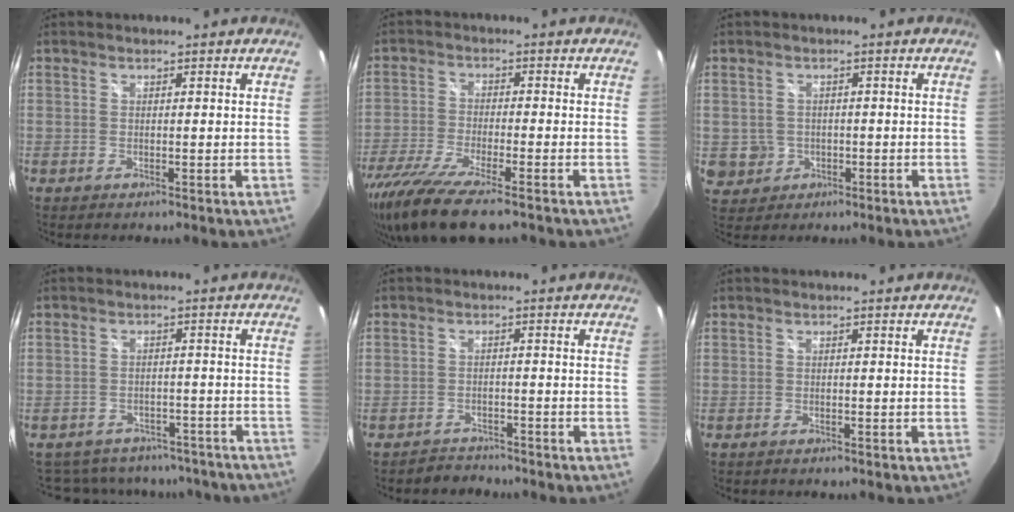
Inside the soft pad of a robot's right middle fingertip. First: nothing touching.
{"total": 14.2, "force": [-10.5, 2.6, 9.2], "torque": [-0.201, -0.057, -0.191]}
{"total": 4.8, "force": [-0.8, 4.6, 1.1], "torque": [-0.036, 0.002, -0.001]}
{"total": 16.3, "force": [-13.7, 7.3, 5.1], "torque": [-0.111, 0.017, -0.165]}
{"total": 3.1, "force": [-2.9, 1.2, -0.3], "torque": [-0.004, 0.006, -0.049]}
{"total": 0.7, "force": [-0.6, 0.3, 0.2], "torque": [-0.005, -0.003, -0.012]}